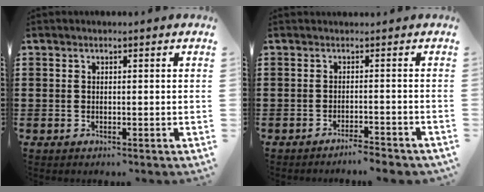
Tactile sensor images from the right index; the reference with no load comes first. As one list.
[{"total": 1.6, "force": [-1.5, -0.1, 0.5], "torque": [-0.014, 0.000, -0.030]}]